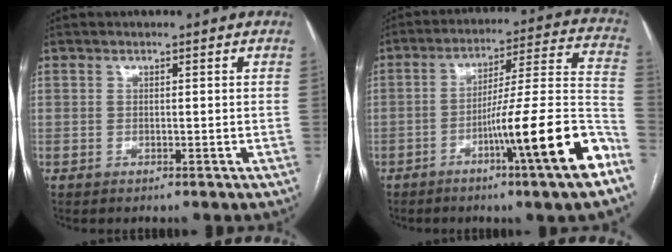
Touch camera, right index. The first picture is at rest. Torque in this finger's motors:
{"motor_torque": [2.03, -0.11, 1.05, 0.21]}